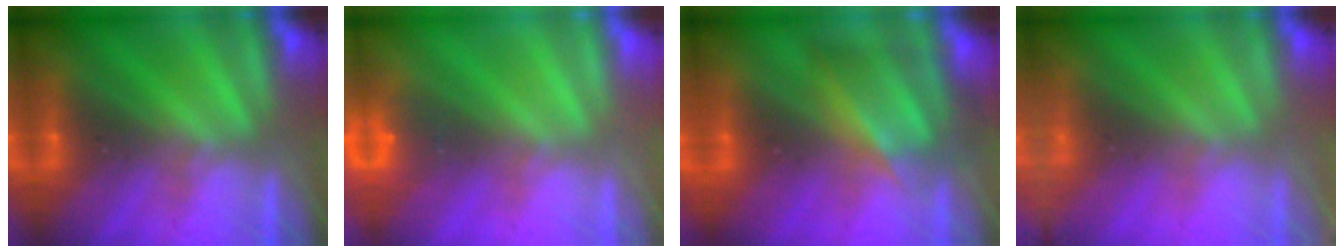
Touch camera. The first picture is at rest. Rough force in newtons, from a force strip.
{"total": 3.4}
{"total": 4.4}
{"total": 3.4}